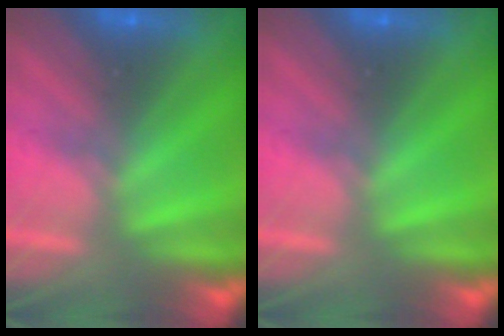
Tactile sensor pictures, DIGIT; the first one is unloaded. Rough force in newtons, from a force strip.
{"total": 0.0}